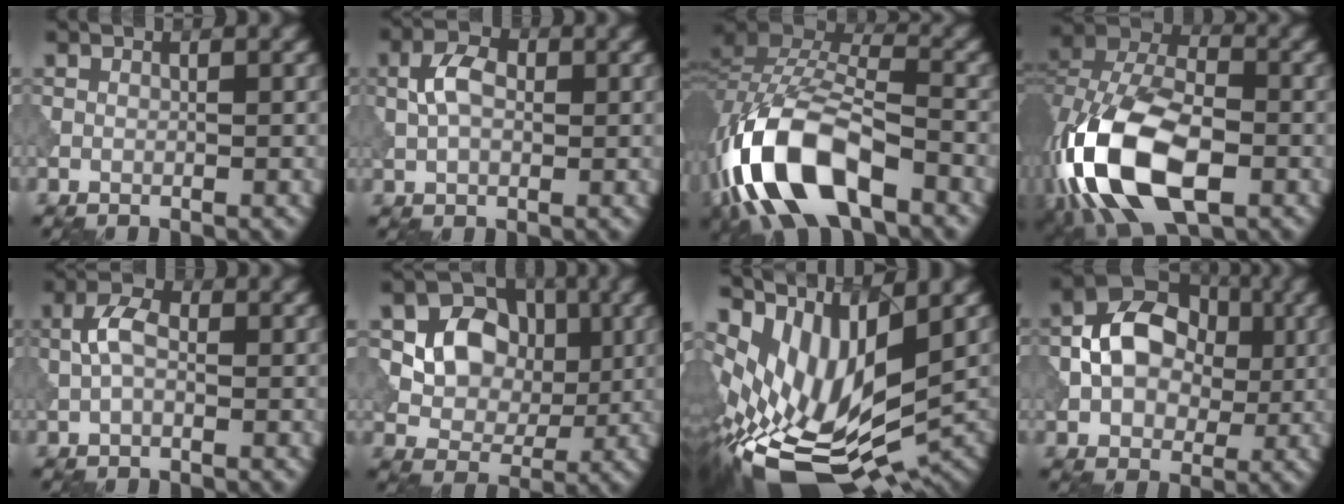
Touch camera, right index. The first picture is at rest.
{"total": 3.8, "force": [0.6, 2.5, 2.9], "torque": [-0.061, 0.006, 0.006]}
{"total": 13.1, "force": [-6.6, 6.0, 9.7], "torque": [-0.197, -0.005, -0.126]}
{"total": 15.5, "force": [-5.4, 9.0, 11.4], "torque": [-0.241, -0.024, -0.104]}
{"total": 3.4, "force": [0.2, 2.0, 2.7], "torque": [-0.062, 0.006, -0.003]}
{"total": 8.7, "force": [1.5, 7.1, 4.8], "torque": [-0.079, 0.021, 0.016]}
{"total": 13.0, "force": [0.4, 6.7, 11.2], "torque": [-0.206, -0.013, 0.030]}
{"total": 9.4, "force": [0.4, 7.0, 6.4], "torque": [-0.106, 0.013, 0.000]}